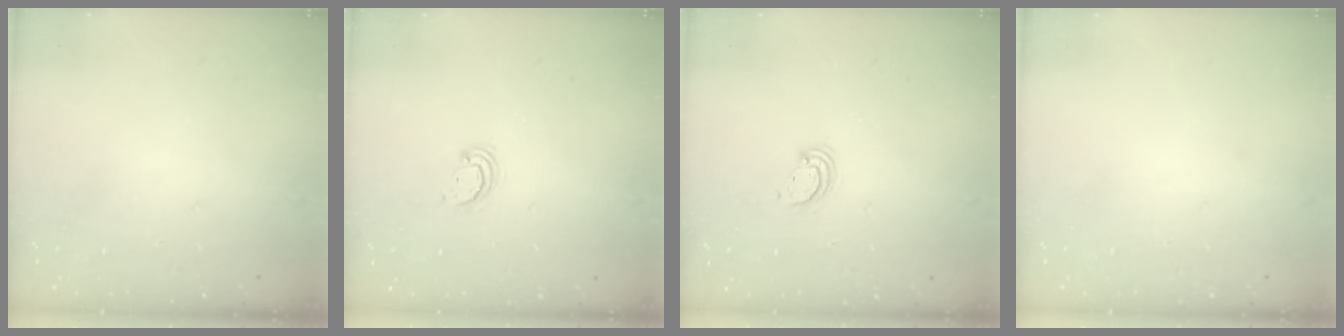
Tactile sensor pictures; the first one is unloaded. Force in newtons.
{"total": 2.6, "press": 2.6, "slide": 0.3}
{"total": 3.4, "press": 3.3, "slide": 0.4}
{"total": 0.0}